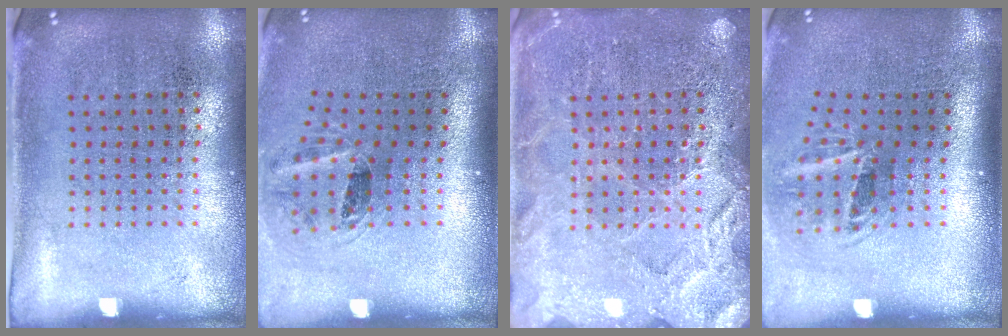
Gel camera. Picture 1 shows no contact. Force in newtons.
{"total": 1.3, "press": 1.0, "slide": 0.9}
{"total": 4.9, "press": 4.8, "slide": 0.6}
{"total": 2.0, "press": 1.1, "slide": 1.6}